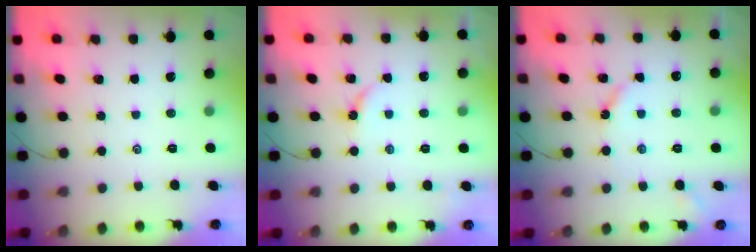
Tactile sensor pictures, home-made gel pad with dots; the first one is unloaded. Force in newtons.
{"total": 3.0, "press": 2.9, "slide": 0.5}
{"total": 4.2, "press": 4.1, "slide": 0.8}